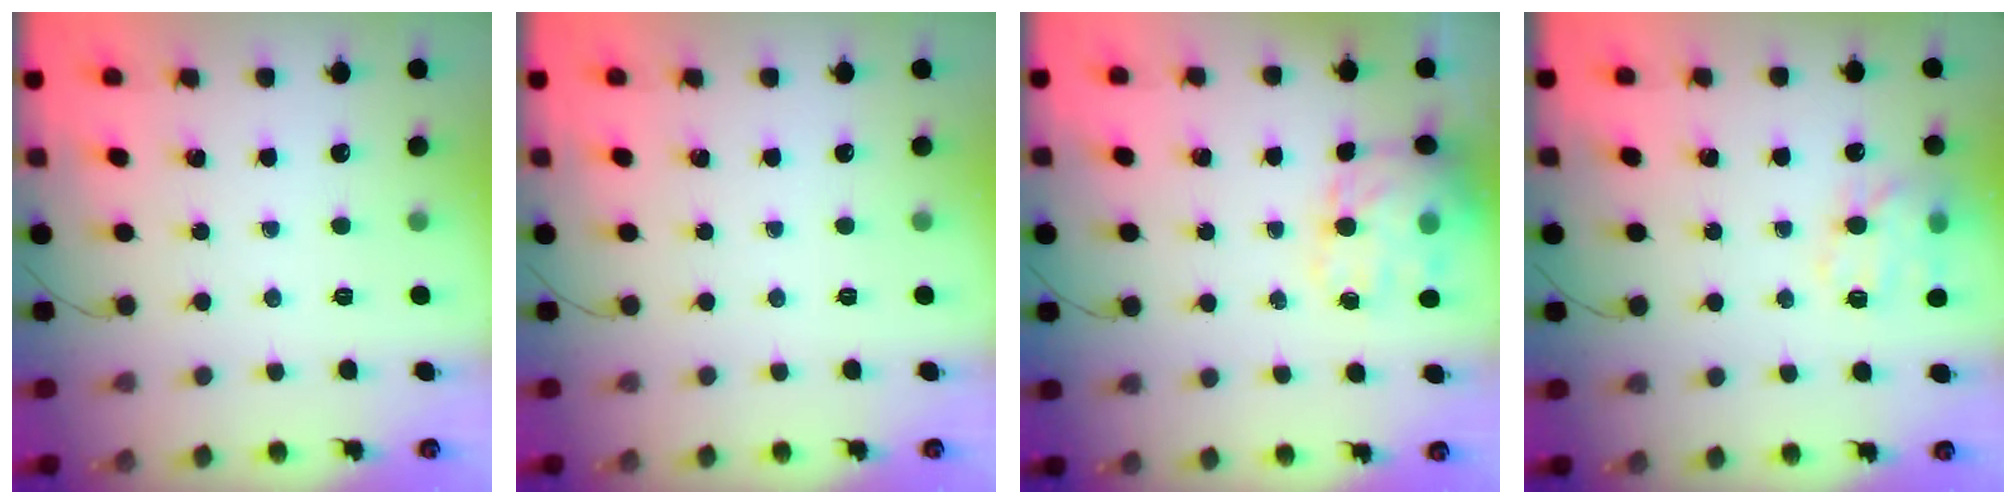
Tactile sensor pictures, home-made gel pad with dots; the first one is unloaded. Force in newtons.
{"total": 0.0}
{"total": 13.2, "press": 12.7, "slide": 3.4}
{"total": 13.5, "press": 13.3, "slide": 1.7}